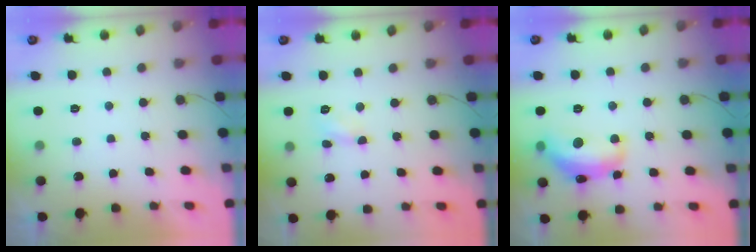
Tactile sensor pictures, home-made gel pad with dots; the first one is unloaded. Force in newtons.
{"total": 3.8, "press": 3.7, "slide": 0.5}
{"total": 15.2, "press": 15.2, "slide": 0.9}